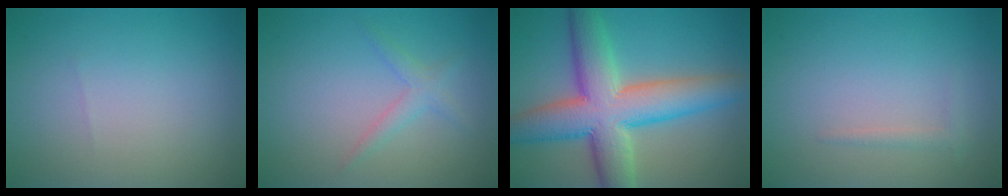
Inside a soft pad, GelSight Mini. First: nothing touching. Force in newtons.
{"total": 1.7, "press": 1.7, "slide": 0.1}
{"total": 10.2, "press": 10.2, "slide": 0.3}
{"total": 0.8, "press": 0.8, "slide": 0.0}